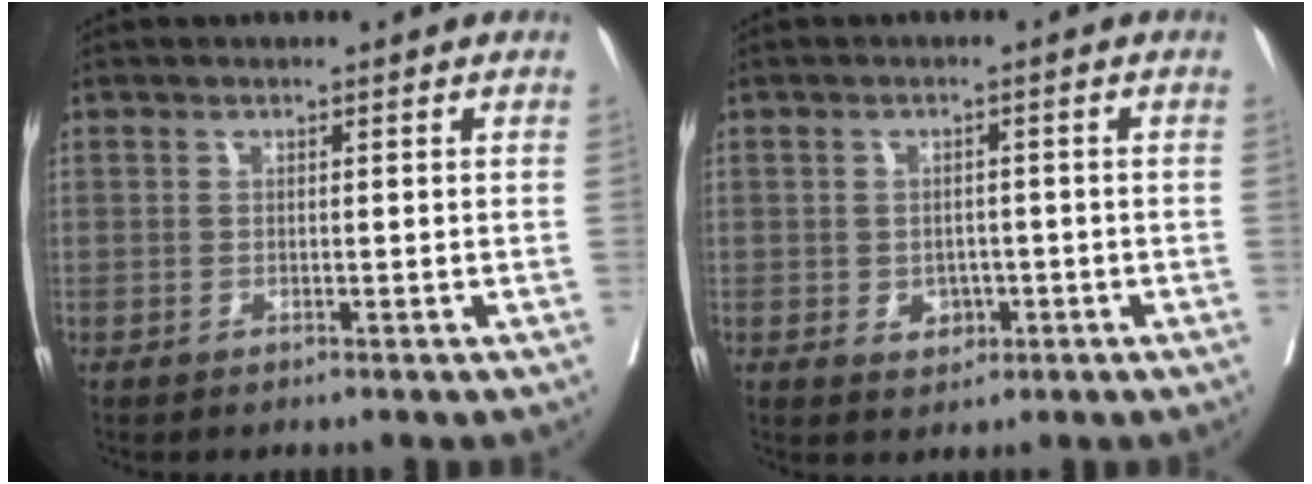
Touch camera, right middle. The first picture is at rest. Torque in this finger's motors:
{"motor_torque": [0.81, -0.34, 0.22, 0.04]}